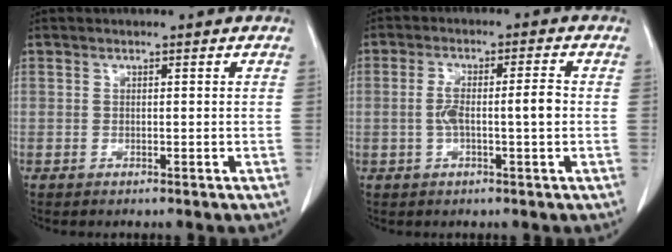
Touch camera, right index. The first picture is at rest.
{"total": 5.8, "force": [-0.6, 0.8, 5.7], "torque": [-0.113, 0.016, -0.008]}